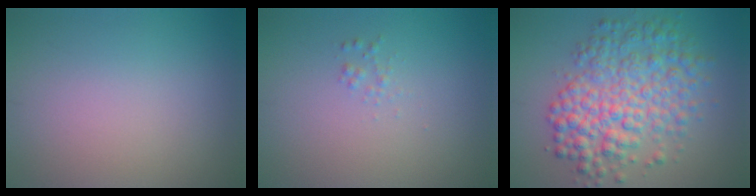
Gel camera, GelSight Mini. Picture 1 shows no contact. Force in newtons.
{"total": 0.7, "press": 0.7, "slide": 0.0}
{"total": 7.2, "press": 7.2, "slide": 0.1}